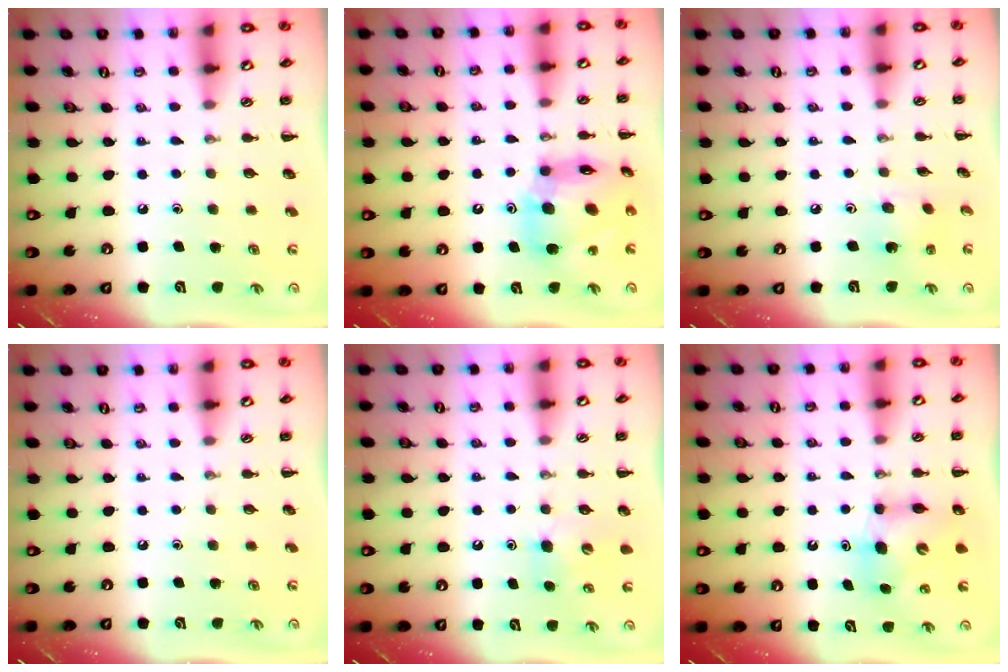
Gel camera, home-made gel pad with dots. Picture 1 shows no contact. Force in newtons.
{"total": 14.4, "press": 13.8, "slide": 4.0}
{"total": 1.7, "press": 1.7, "slide": 0.5}
{"total": 0.0}
{"total": 4.7, "press": 4.6, "slide": 1.1}
{"total": 7.3, "press": 7.2, "slide": 0.4}